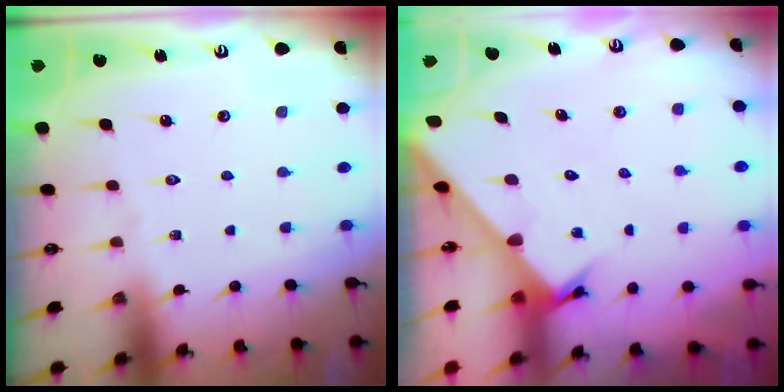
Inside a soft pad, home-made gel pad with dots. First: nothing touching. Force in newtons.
{"total": 2.2, "press": 2.2, "slide": 0.2}